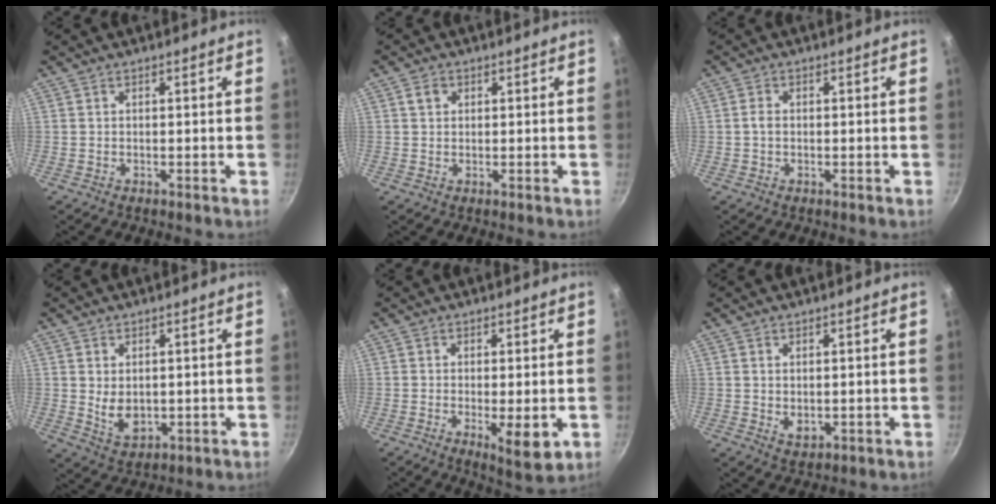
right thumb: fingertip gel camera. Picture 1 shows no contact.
{"total": 2.1, "force": [0.7, 1.7, 1.0], "torque": [-0.009, 0.003, 0.011]}
{"total": 1.6, "force": [-0.1, 1.2, 1.1], "torque": [-0.022, 0.006, -0.004]}
{"total": 5.9, "force": [0.5, 4.0, 4.3], "torque": [-0.064, -0.015, 0.021]}
{"total": 6.8, "force": [-1.3, 2.1, 6.3], "torque": [-0.093, -0.013, -0.012]}
{"total": 2.8, "force": [0.4, 1.9, 2.0], "torque": [-0.032, -0.009, 0.012]}